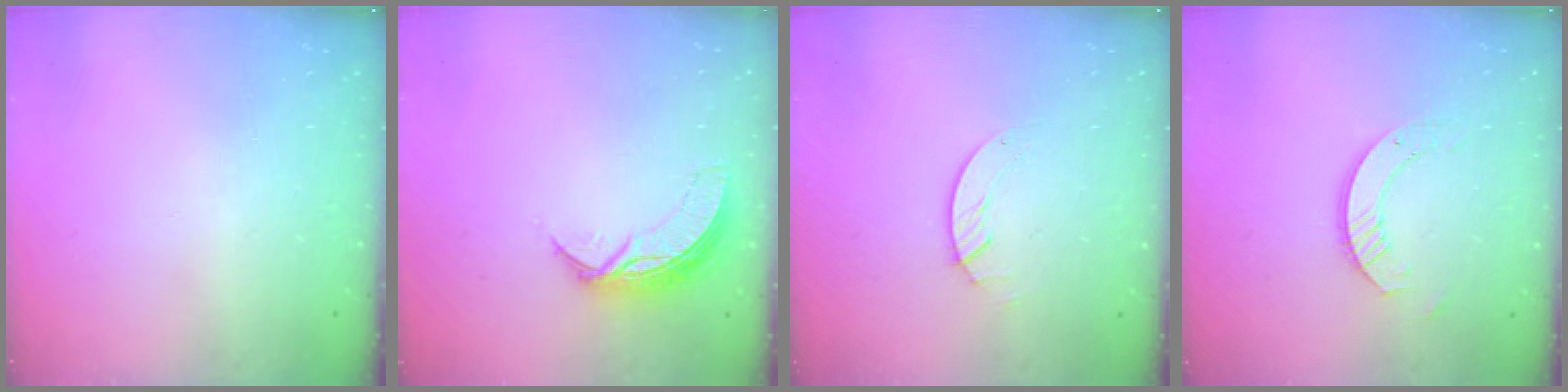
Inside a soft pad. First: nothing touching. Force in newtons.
{"total": 7.7, "press": 7.7, "slide": 0.0}
{"total": 1.4, "press": 1.4, "slide": 0.2}
{"total": 7.6, "press": 7.5, "slide": 0.5}